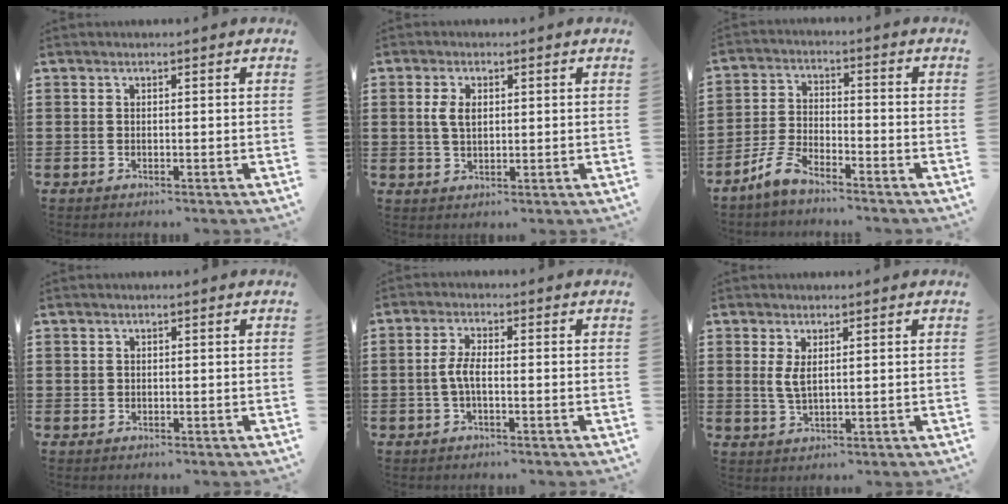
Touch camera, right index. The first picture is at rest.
{"total": 3.2, "force": [0.6, 1.9, 2.6], "torque": [-0.062, 0.007, 0.006]}
{"total": 5.1, "force": [-4.5, 0.9, 2.2], "torque": [-0.072, -0.004, -0.095]}
{"total": 0.8, "force": [0.3, 0.7, 0.1], "torque": [-0.004, 0.004, 0.006]}
{"total": 3.4, "force": [-0.8, 1.0, 3.1], "torque": [-0.085, -0.007, -0.026]}
{"total": 2.7, "force": [0.9, 0.9, 2.3], "torque": [-0.049, 0.003, 0.016]}